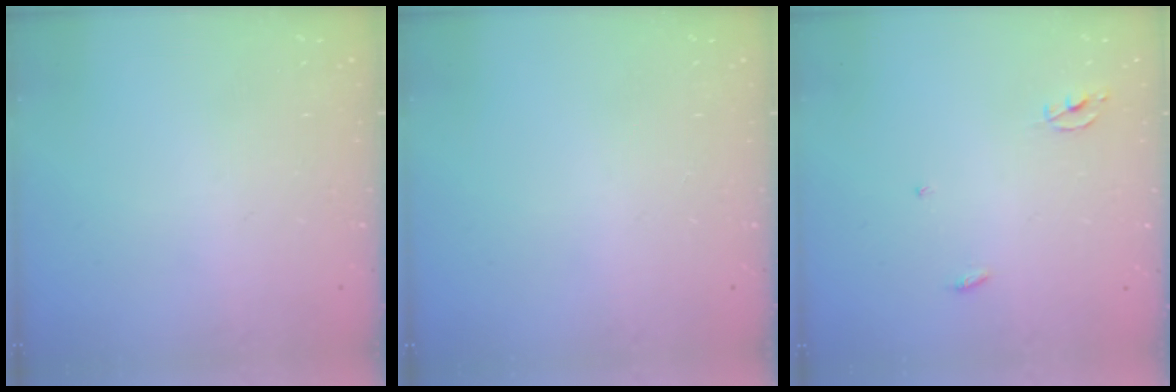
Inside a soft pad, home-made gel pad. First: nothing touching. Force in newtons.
{"total": 0.0}
{"total": 2.3, "press": 2.3, "slide": 0.1}